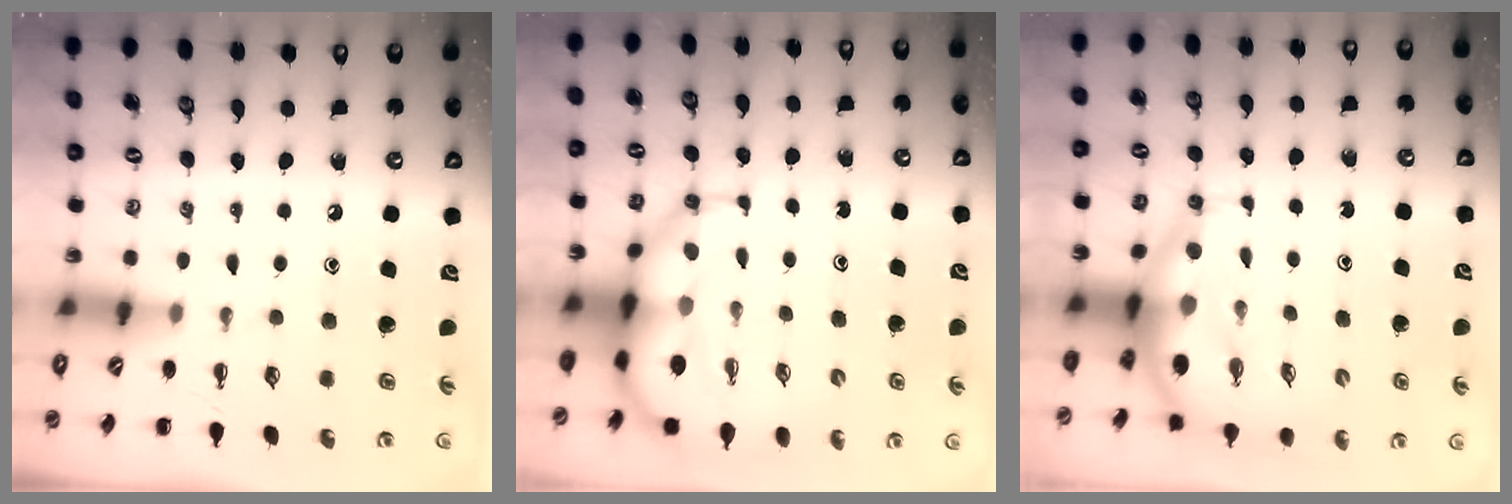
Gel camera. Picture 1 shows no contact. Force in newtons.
{"total": 8.6, "press": 8.3, "slide": 2.4}
{"total": 6.9, "press": 6.7, "slide": 1.8}